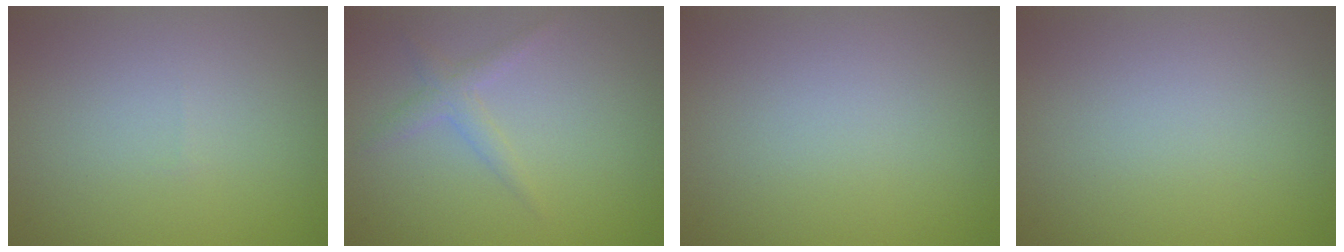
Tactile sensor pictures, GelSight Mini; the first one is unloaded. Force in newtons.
{"total": 1.6, "press": 1.6, "slide": 0.0}
{"total": 0.0}
{"total": 0.0}